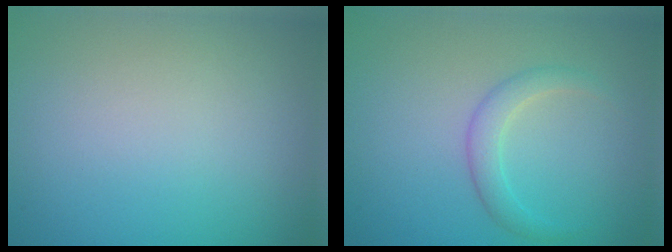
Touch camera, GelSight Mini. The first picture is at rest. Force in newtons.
{"total": 2.0, "press": 2.0, "slide": 0.0}